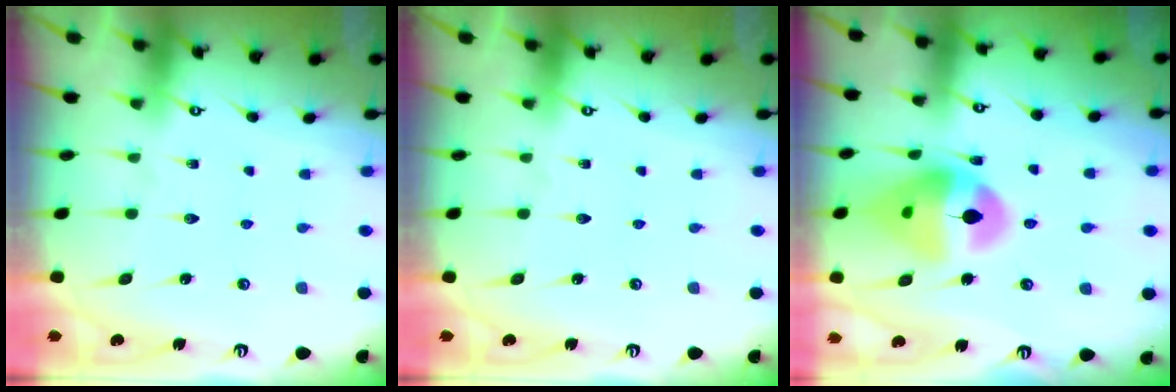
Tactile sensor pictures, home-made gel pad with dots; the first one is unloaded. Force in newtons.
{"total": 0.0}
{"total": 15.4, "press": 15.2, "slide": 2.2}